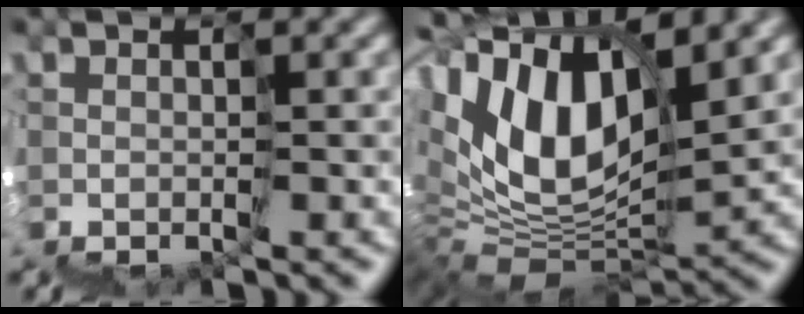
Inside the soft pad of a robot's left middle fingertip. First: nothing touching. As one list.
[{"total": 11.3, "force": [5.3, 5.5, 8.3], "torque": [-0.161, 0.023, 0.099]}]